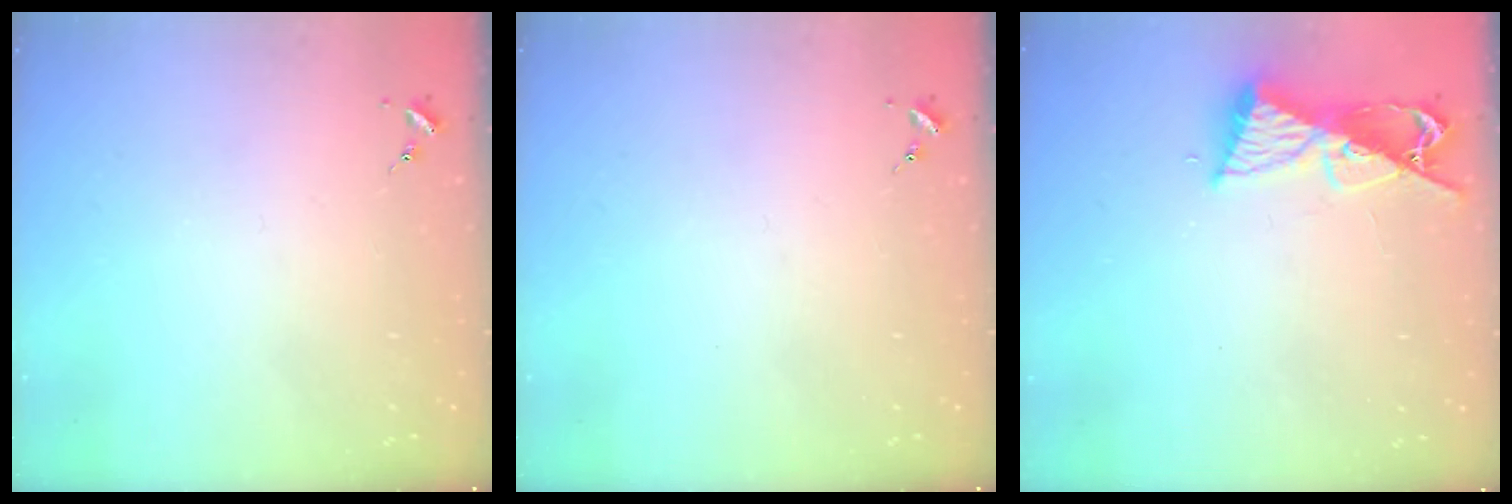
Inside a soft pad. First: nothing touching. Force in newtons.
{"total": 0.0}
{"total": 10.8, "press": 10.7, "slide": 1.1}